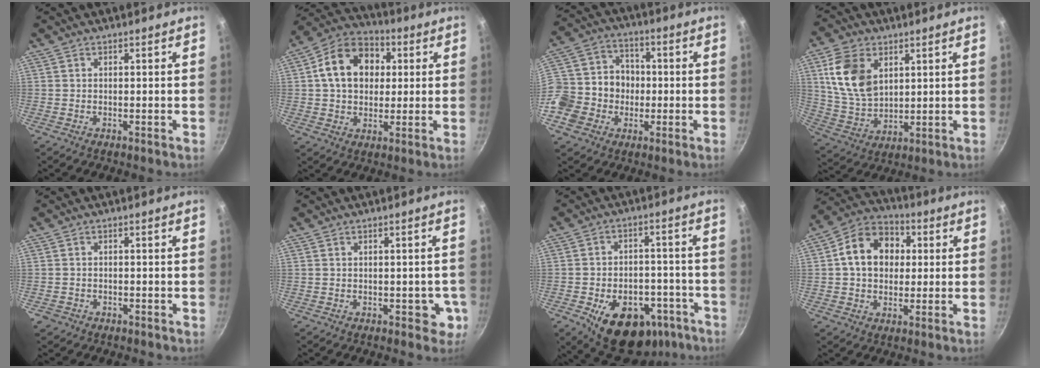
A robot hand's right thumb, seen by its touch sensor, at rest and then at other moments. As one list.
[{"total": 14.4, "force": [2.8, 11.0, 8.9], "torque": [-0.122, 0.023, 0.032]}, {"total": 15.4, "force": [-2.9, 13.5, 6.8], "torque": [-0.115, 0.038, -0.057]}, {"total": 13.1, "force": [4.3, 8.8, 8.8], "torque": [-0.150, -0.021, 0.095]}, {"total": 1.5, "force": [-0.8, 1.2, 0.5], "torque": [-0.016, 0.008, -0.007]}, {"total": 3.6, "force": [-0.8, 2.4, 2.6], "torque": [-0.001, 0.007, -0.009]}, {"total": 18.9, "force": [-9.5, 11.9, 11.3], "torque": [-0.121, 0.042, -0.122]}, {"total": 13.0, "force": [1.9, 10.2, 7.9], "torque": [-0.102, 0.023, 0.014]}]